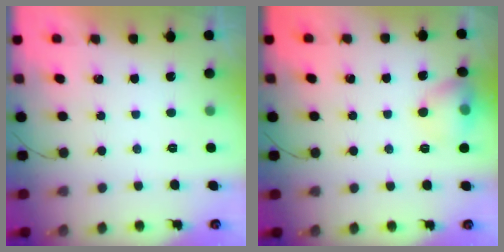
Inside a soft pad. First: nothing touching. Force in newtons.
{"total": 9.3, "press": 9.1, "slide": 1.9}